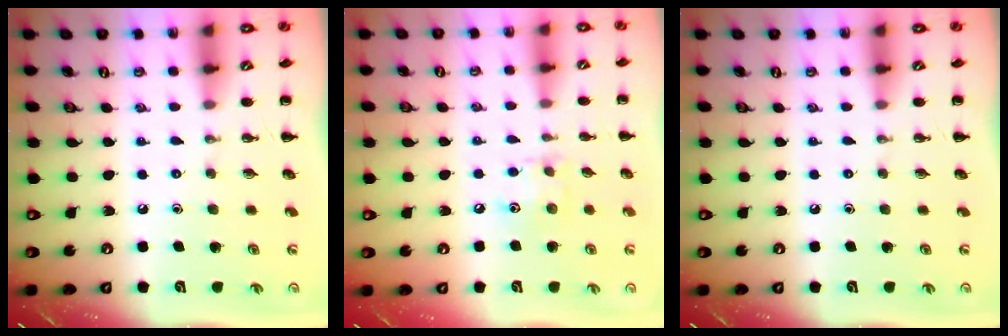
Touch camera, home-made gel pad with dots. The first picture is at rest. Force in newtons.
{"total": 6.6, "press": 6.6, "slide": 1.1}
{"total": 0.0}